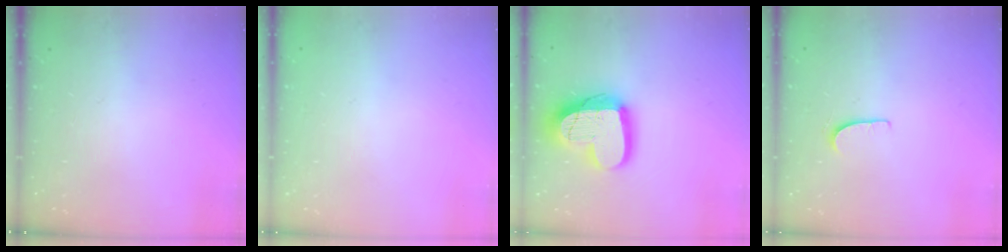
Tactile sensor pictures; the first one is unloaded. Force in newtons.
{"total": 0.0}
{"total": 20.4, "press": 20.3, "slide": 1.7}
{"total": 5.1, "press": 5.1, "slide": 0.4}